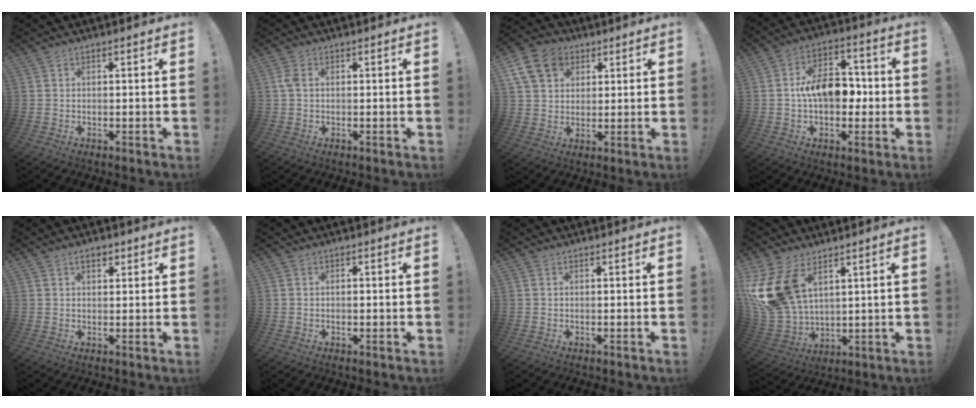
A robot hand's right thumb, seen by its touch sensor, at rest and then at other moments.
{"total": 2.2, "force": [0.2, 1.2, 1.8], "torque": [-0.026, 0.003, 0.002]}
{"total": 12.8, "force": [5.5, 9.9, 6.0], "torque": [-0.090, -0.018, 0.112]}
{"total": 13.5, "force": [-0.1, 8.6, 10.5], "torque": [-0.169, 0.012, -0.003]}
{"total": 3.3, "force": [1.7, 1.8, 2.1], "torque": [-0.022, -0.003, 0.026]}
{"total": 0.5, "force": [-0.4, 0.2, 0.3], "torque": [0.000, -0.001, -0.008]}
{"total": 0.0}
{"total": 18.9, "force": [7.0, 11.9, 12.9], "torque": [-0.259, -0.041, 0.138]}